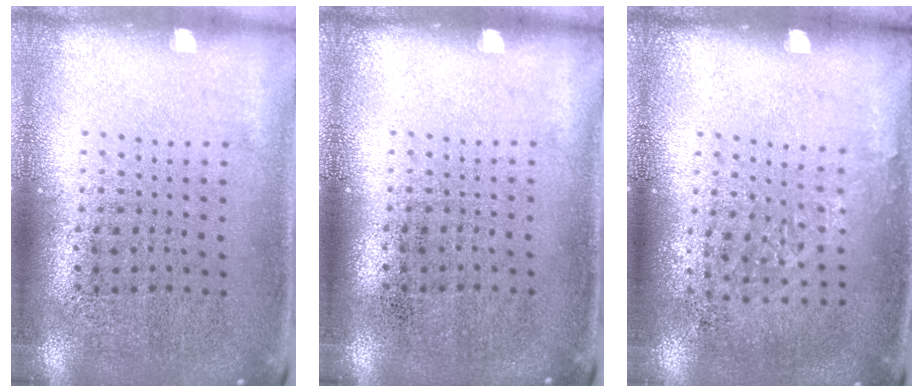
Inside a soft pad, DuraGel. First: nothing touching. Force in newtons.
{"total": 0.0}
{"total": 0.9, "press": 0.7, "slide": 0.5}